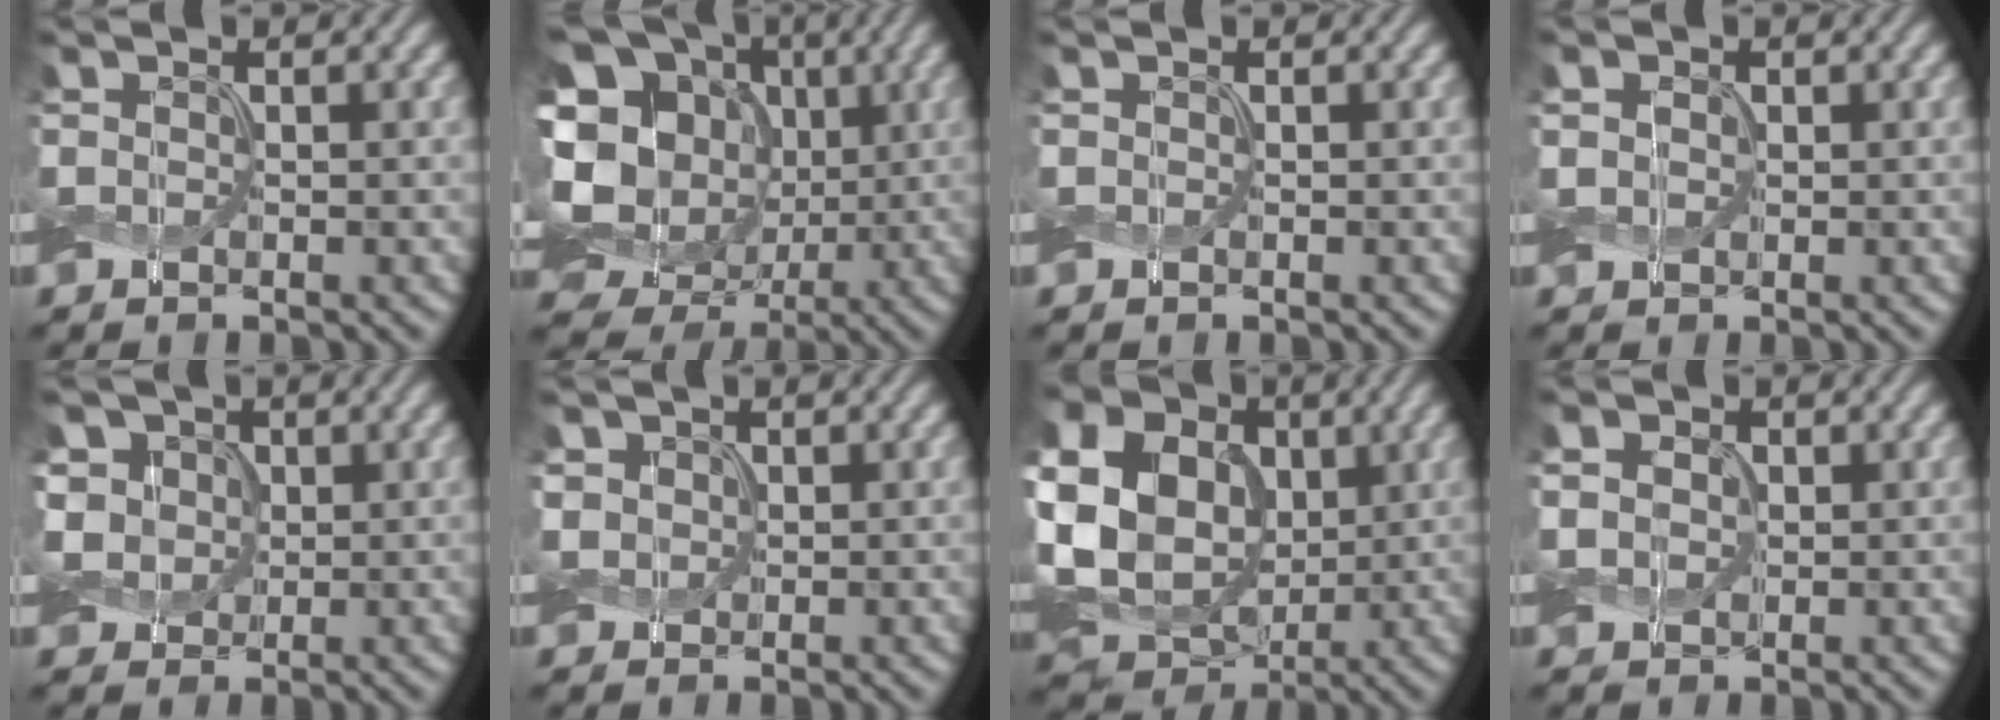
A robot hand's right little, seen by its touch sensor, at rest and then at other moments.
{"total": 20.0, "force": [1.7, 17.4, 9.7], "torque": [-0.240, 0.033, 0.011]}
{"total": 0.0}
{"total": 1.3, "force": [0.2, 1.1, 0.6], "torque": [-0.013, 0.001, 0.004]}
{"total": 4.4, "force": [1.1, 3.8, 2.0], "torque": [-0.060, 0.014, 0.018]}
{"total": 1.7, "force": [0.4, 1.6, 0.6], "torque": [-0.019, -0.001, 0.004]}
{"total": 18.3, "force": [3.3, 14.9, 10.0], "torque": [-0.244, 0.032, 0.042]}
{"total": 2.8, "force": [0.7, 2.3, 1.5], "torque": [-0.043, 0.008, 0.009]}